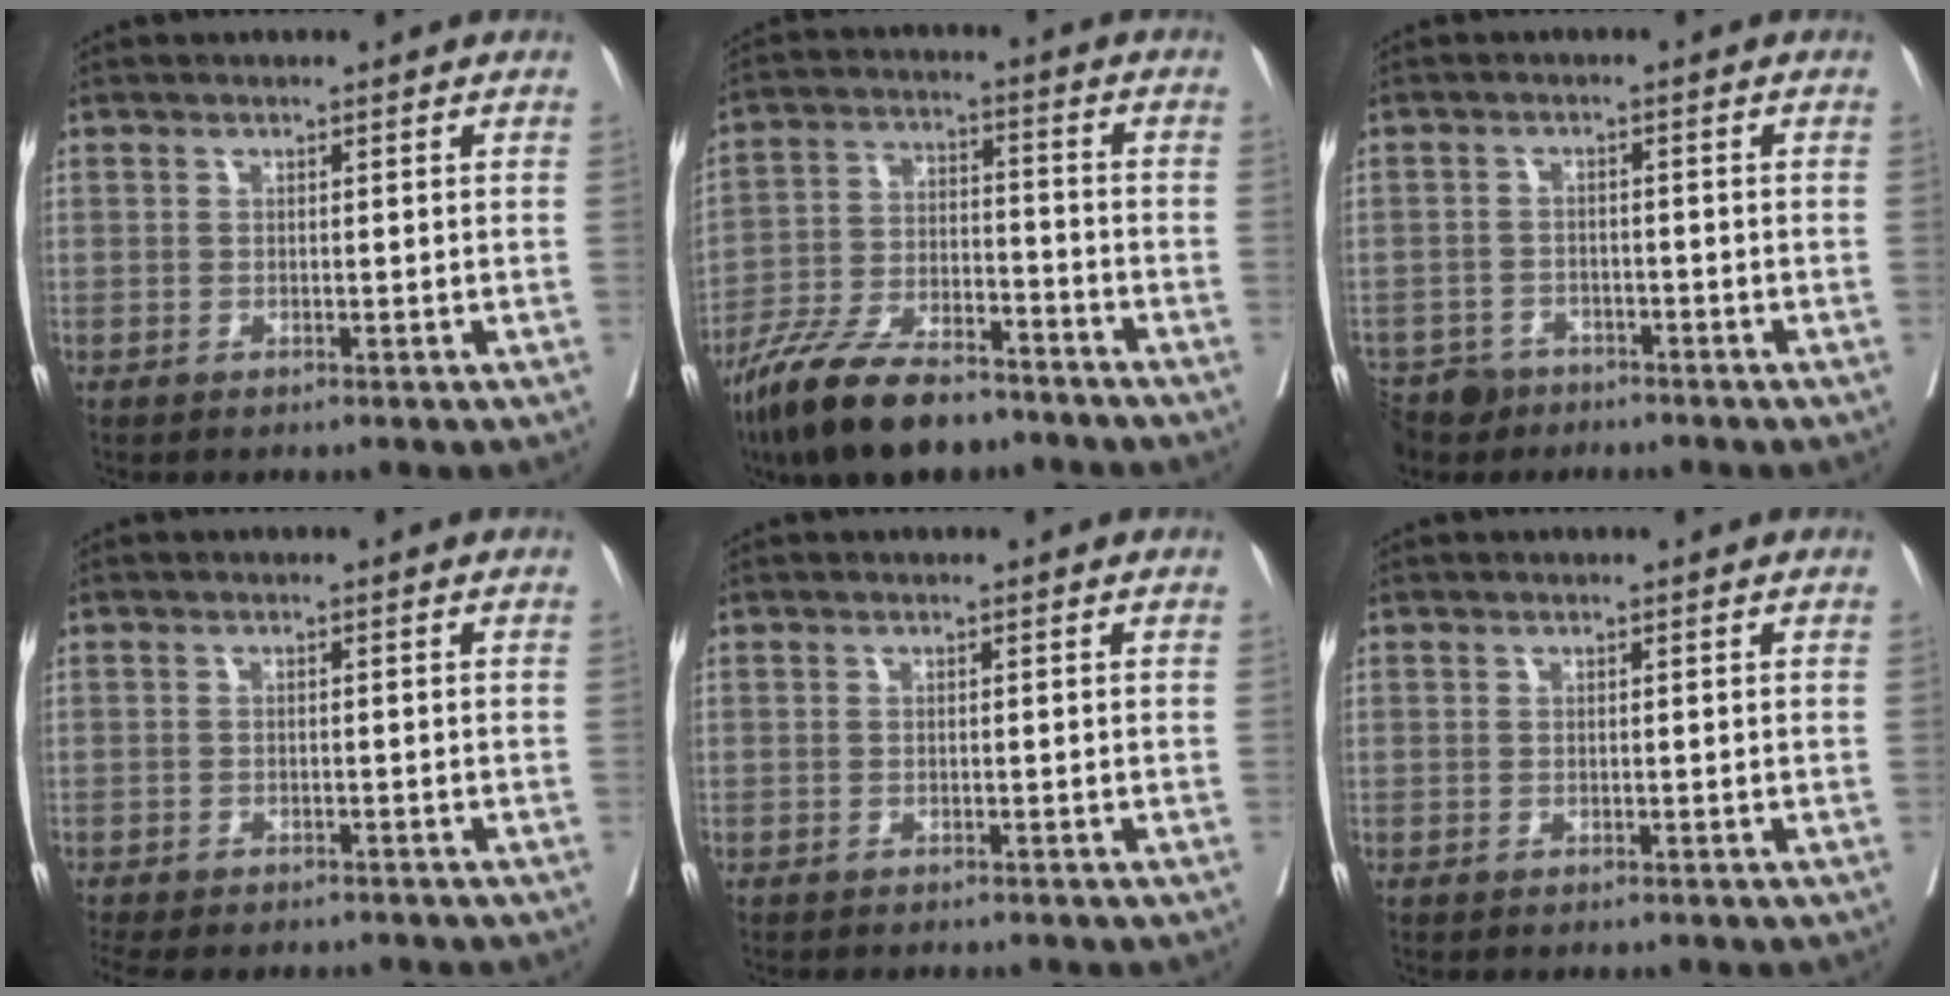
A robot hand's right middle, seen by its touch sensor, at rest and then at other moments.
{"total": 14.2, "force": [-11.2, 4.2, 7.7], "torque": [-0.144, -0.009, -0.203]}
{"total": 6.5, "force": [-5.4, 3.6, 1.0], "torque": [-0.017, -0.005, -0.092]}
{"total": 11.7, "force": [-10.3, 3.4, 4.2], "torque": [-0.082, -0.009, -0.132]}
{"total": 4.1, "force": [-3.7, 0.9, 1.5], "torque": [-0.019, -0.005, -0.046]}
{"total": 1.3, "force": [-1.2, 0.3, 0.4], "torque": [-0.008, -0.002, -0.016]}